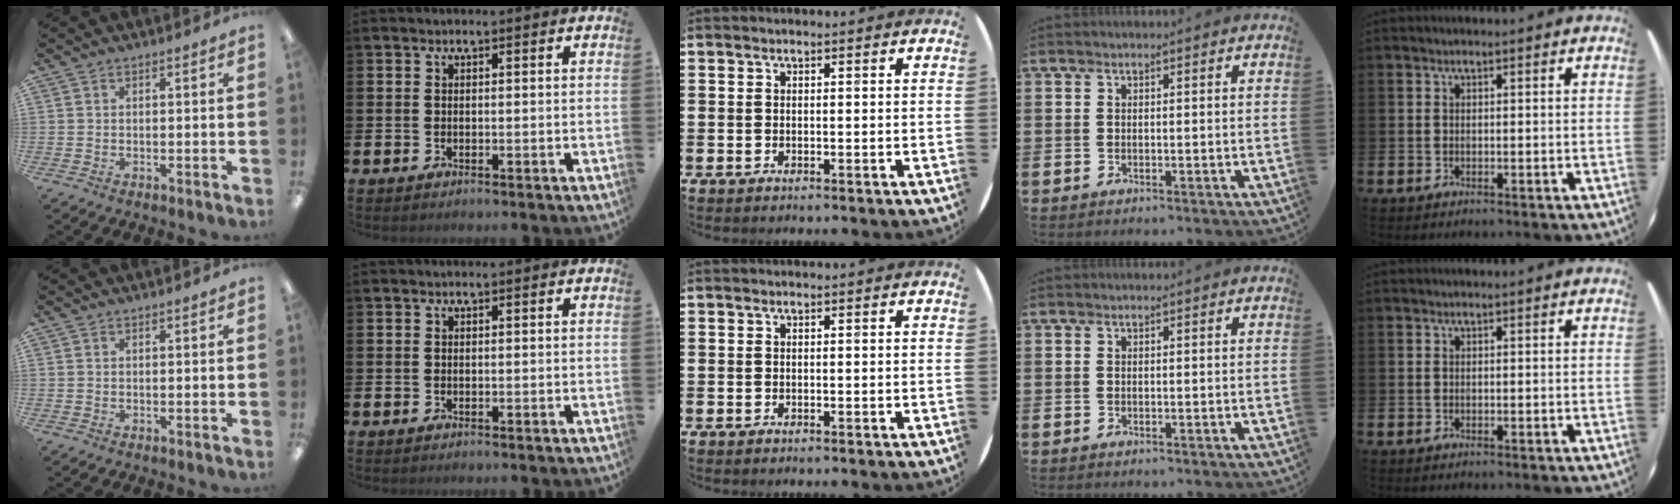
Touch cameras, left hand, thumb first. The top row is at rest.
{}